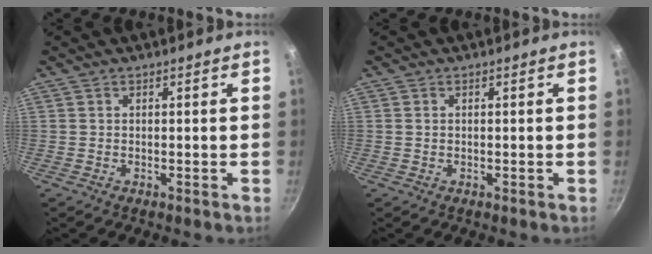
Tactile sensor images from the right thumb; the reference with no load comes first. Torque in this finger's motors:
{"motor_torque": [-0.21, 0.08, -0.05, 0.43, -0.05]}